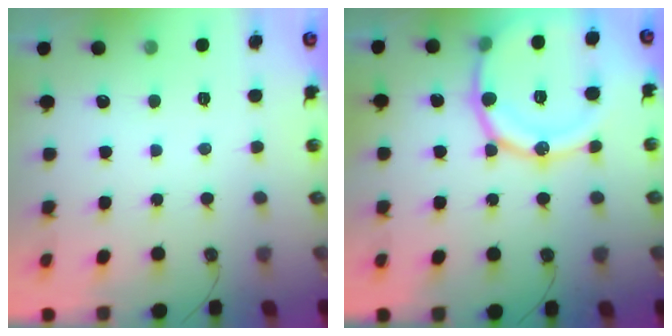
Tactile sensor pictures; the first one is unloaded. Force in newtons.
{"total": 19.1, "press": 18.8, "slide": 3.4}